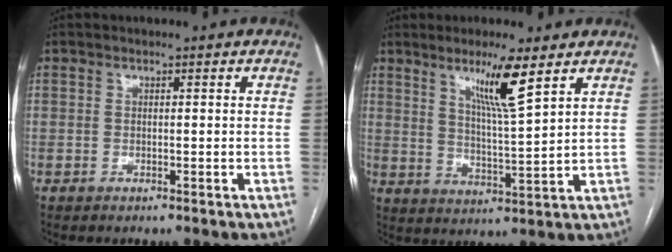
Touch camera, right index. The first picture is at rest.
{"total": 8.1, "force": [4.9, -0.5, 6.5], "torque": [-0.115, -0.014, 0.088]}